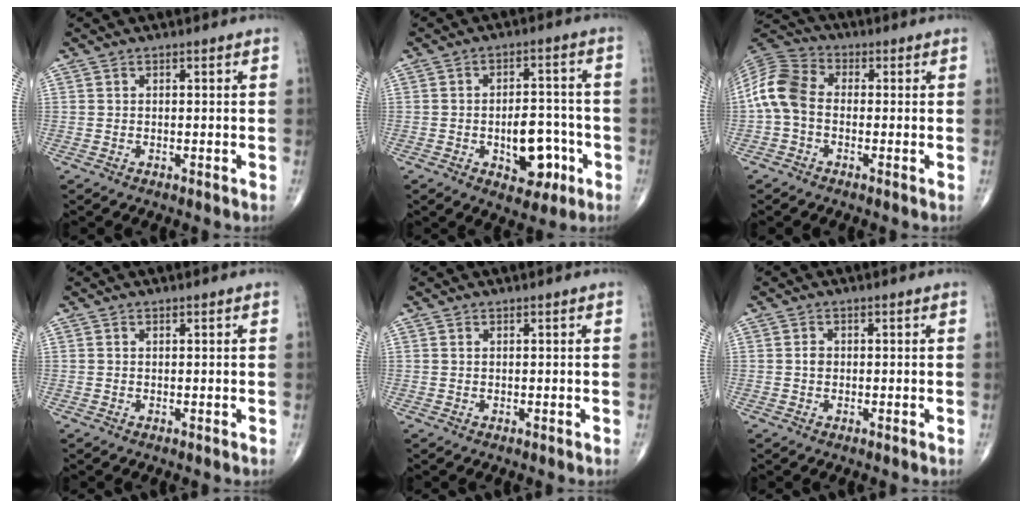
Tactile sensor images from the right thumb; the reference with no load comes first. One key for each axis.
{"total": 10.0, "fx": -3.2, "fy": 5.8, "fz": 7.5, "tx": -0.076, "ty": 0.026, "tz": -0.037}
{"total": 9.3, "fx": -0.8, "fy": 6.5, "fz": 6.6, "tx": -0.130, "ty": 0.025, "tz": -0.034}
{"total": 0.0}
{"total": 0.0}
{"total": 1.2, "fx": 0.0, "fy": 1.0, "fz": 0.7, "tx": -0.009, "ty": 0.002, "tz": -0.002}